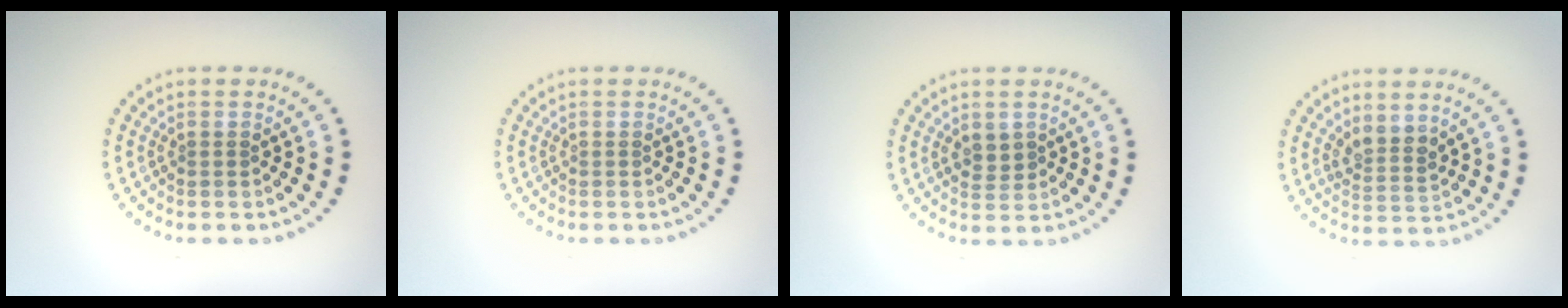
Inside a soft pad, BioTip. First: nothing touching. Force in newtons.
{"total": 0.0}
{"total": 1.3, "press": 1.2, "slide": 0.6}
{"total": 2.3, "press": 1.8, "slide": 1.4}